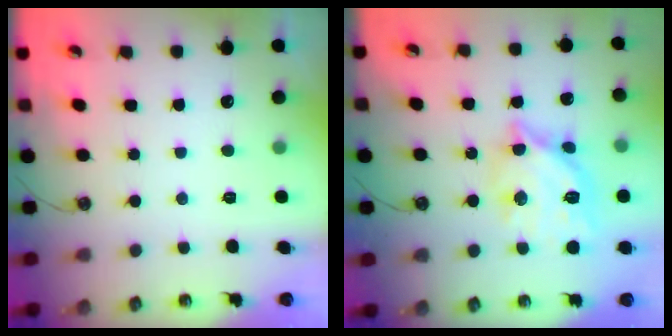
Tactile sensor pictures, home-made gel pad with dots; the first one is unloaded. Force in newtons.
{"total": 15.0, "press": 15.0, "slide": 1.1}